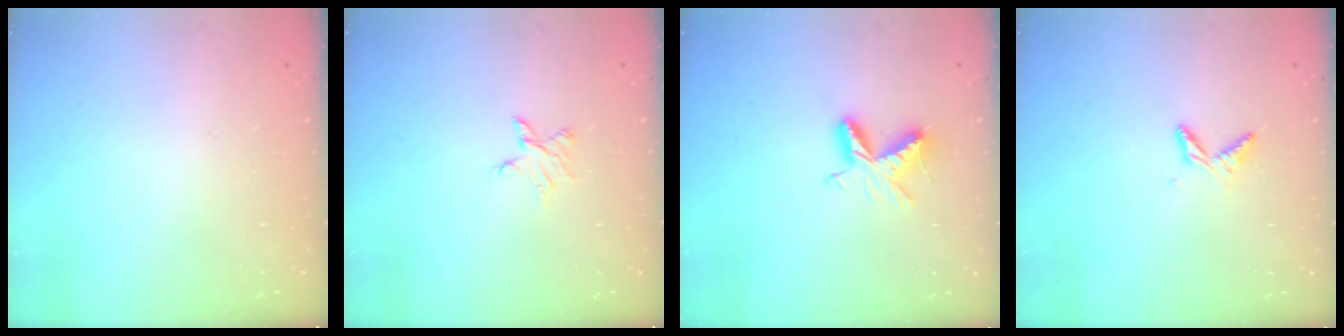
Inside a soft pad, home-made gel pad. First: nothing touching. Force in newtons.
{"total": 3.3, "press": 3.3, "slide": 0.2}
{"total": 7.0, "press": 7.0, "slide": 0.5}
{"total": 5.6, "press": 5.5, "slide": 0.5}